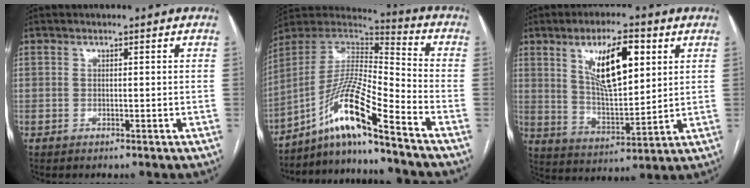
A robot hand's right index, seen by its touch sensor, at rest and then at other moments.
{"total": 13.5, "force": [-9.5, -0.2, 9.7], "torque": [-0.186, 0.012, -0.173]}
{"total": 12.6, "force": [5.1, 3.8, 10.9], "torque": [-0.194, 0.004, 0.095]}